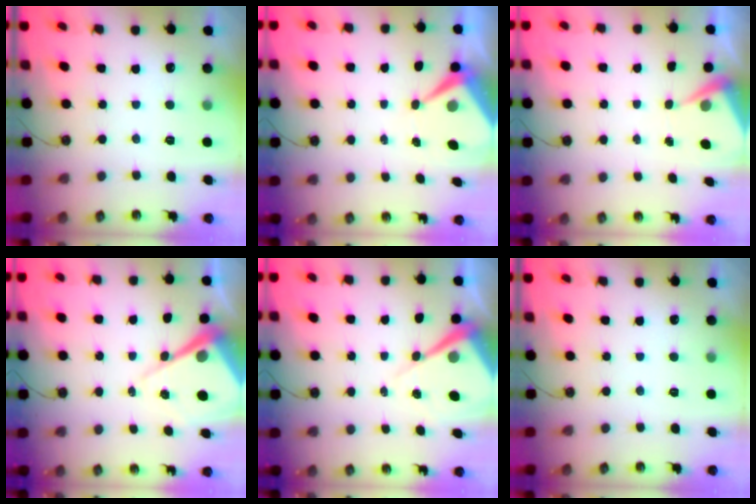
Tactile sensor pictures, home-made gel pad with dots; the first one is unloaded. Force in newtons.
{"total": 6.9, "press": 6.9, "slide": 0.7}
{"total": 6.0, "press": 5.9, "slide": 0.8}
{"total": 12.1, "press": 12.0, "slide": 1.0}
{"total": 9.6, "press": 9.6, "slide": 0.7}
{"total": 0.0}